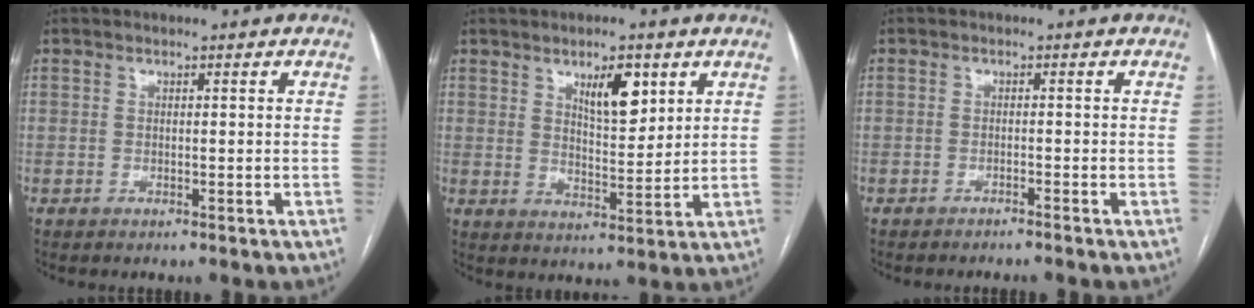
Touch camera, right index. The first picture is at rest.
{"total": 6.9, "force": [3.6, 2.3, 5.4], "torque": [-0.090, -0.003, 0.062]}
{"total": 1.8, "force": [-1.6, -0.5, 0.6], "torque": [-0.006, 0.003, -0.023]}